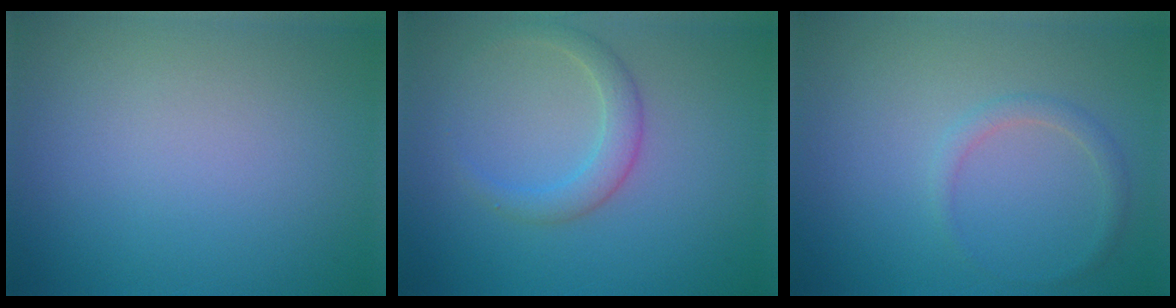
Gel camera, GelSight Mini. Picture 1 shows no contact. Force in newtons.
{"total": 2.3, "press": 2.3, "slide": 0.1}
{"total": 1.3, "press": 1.3, "slide": 0.1}